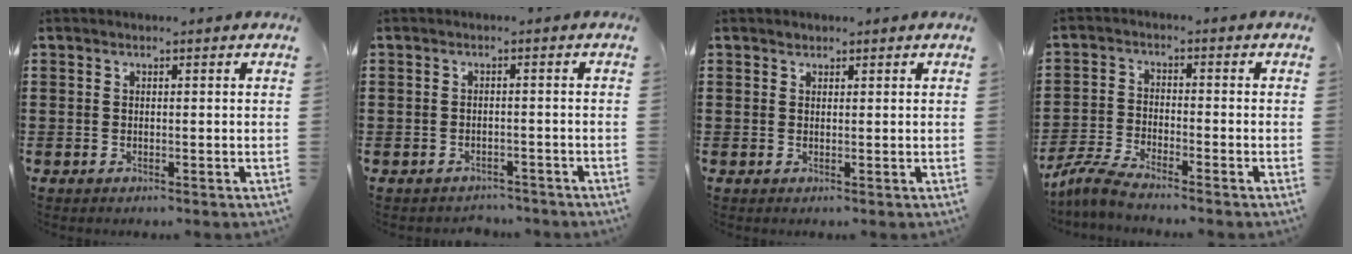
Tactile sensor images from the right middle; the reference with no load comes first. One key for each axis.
{"total": 1.7, "fx": -1.6, "fy": 0.4, "fz": -0.3, "tx": -0.001, "ty": 0.001, "tz": -0.037}
{"total": 0.6, "fx": 0.5, "fy": 0.3, "fz": -0.2, "tx": 0.001, "ty": -0.002, "tz": 0.010}
{"total": 4.3, "fx": -3.9, "fy": 0.1, "fz": 1.9, "tx": -0.061, "ty": -0.013, "tz": -0.082}